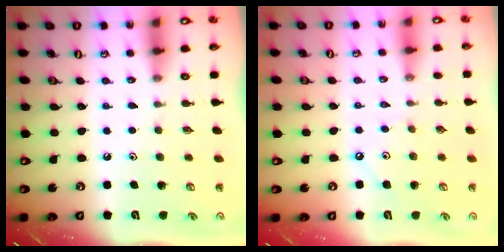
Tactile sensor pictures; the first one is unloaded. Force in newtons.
{"total": 3.0, "press": 3.0, "slide": 0.4}